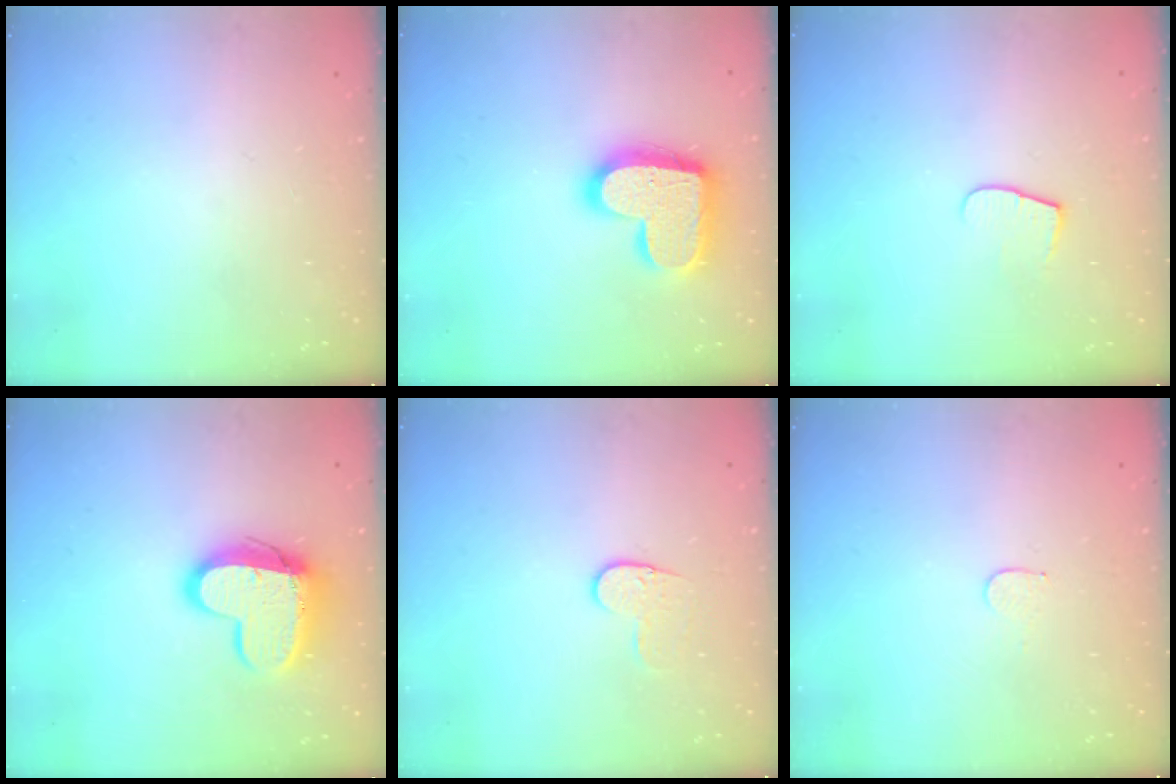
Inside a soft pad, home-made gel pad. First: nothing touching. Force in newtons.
{"total": 18.7, "press": 18.6, "slide": 1.1}
{"total": 5.7, "press": 5.7, "slide": 0.5}
{"total": 13.5, "press": 13.5, "slide": 1.2}
{"total": 5.8, "press": 5.7, "slide": 0.4}
{"total": 3.7, "press": 3.7, "slide": 0.3}